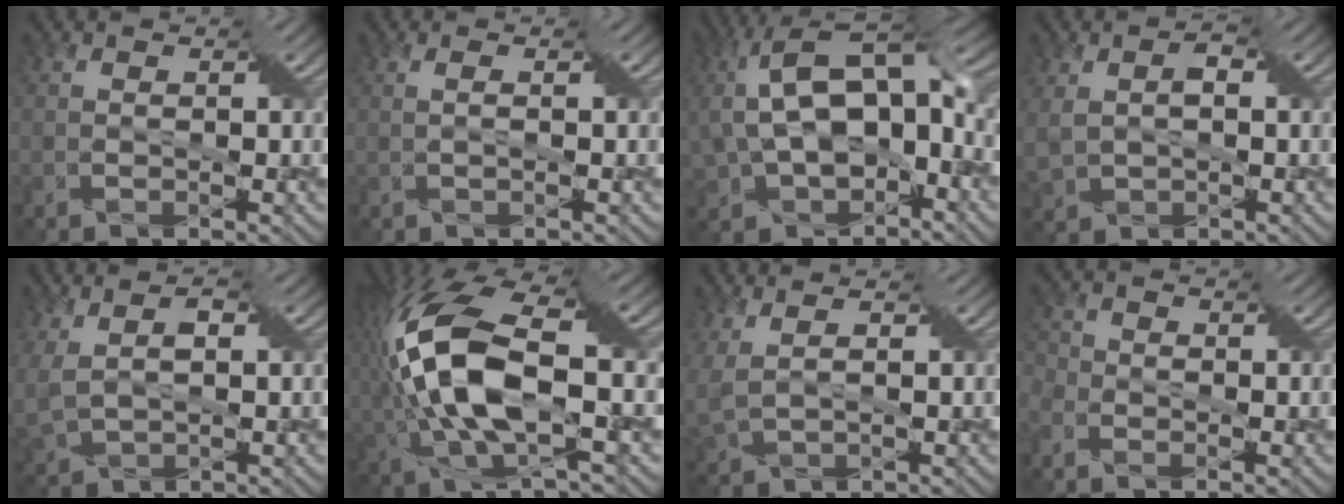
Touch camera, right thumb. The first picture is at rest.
{"total": 1.4, "force": [0.2, 0.0, 1.4], "torque": [-0.026, 0.005, 0.007]}
{"total": 15.4, "force": [-0.1, 8.4, 12.9], "torque": [-0.251, 0.001, -0.002]}
{"total": 4.2, "force": [0.7, 2.6, 3.3], "torque": [-0.083, -0.004, 0.017]}
{"total": 6.8, "force": [2.1, 4.0, 5.1], "torque": [-0.137, 0.005, 0.055]}
{"total": 14.2, "force": [0.4, 5.6, 13.1], "torque": [-0.318, 0.012, -0.001]}
{"total": 6.7, "force": [2.5, 3.8, 4.9], "torque": [-0.127, 0.010, 0.052]}
{"total": 4.2, "force": [-1.3, 3.0, 2.6], "torque": [-0.071, 0.001, -0.036]}